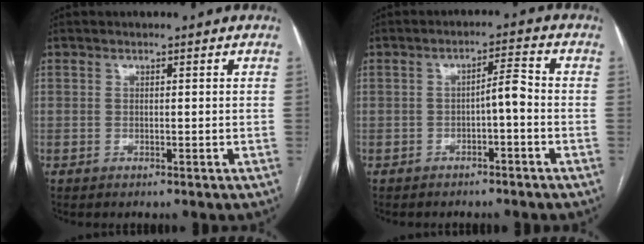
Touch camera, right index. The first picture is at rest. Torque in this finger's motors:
{"motor_torque": [0.40, -0.18, 0.09, 0.05]}